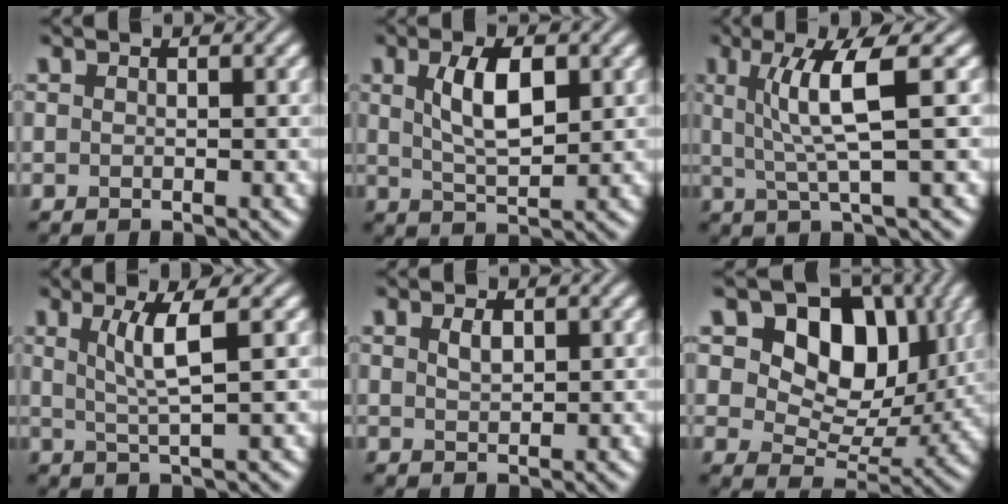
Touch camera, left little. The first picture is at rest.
{"total": 4.9, "force": [1.4, 2.0, 4.3], "torque": [-0.088, 0.003, 0.028]}
{"total": 5.6, "force": [1.2, 0.9, 5.4], "torque": [-0.098, 0.004, 0.024]}
{"total": 3.7, "force": [1.1, 0.5, 3.5], "torque": [-0.064, -0.002, 0.026]}
{"total": 1.3, "force": [0.6, 0.6, 1.0], "torque": [-0.021, 0.001, 0.015]}
{"total": 10.8, "force": [3.9, 7.2, 7.1], "torque": [-0.104, 0.001, 0.049]}